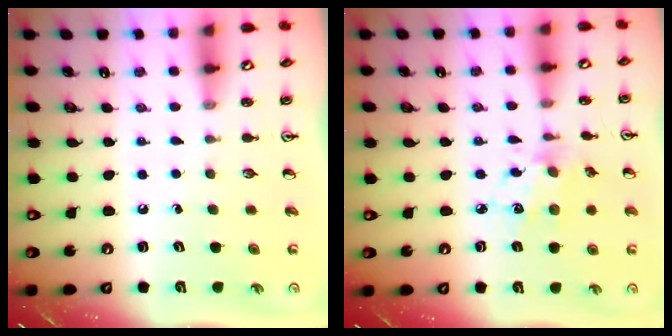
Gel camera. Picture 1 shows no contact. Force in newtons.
{"total": 9.1, "press": 9.1, "slide": 0.6}